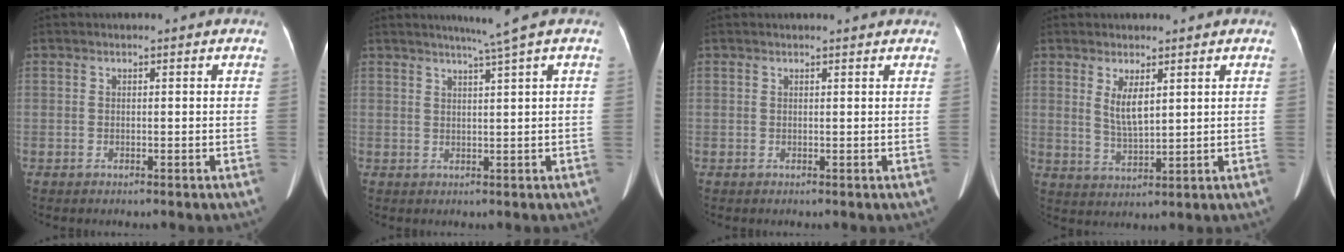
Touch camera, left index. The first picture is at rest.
{"total": 3.5, "force": [2.3, -1.4, 2.2], "torque": [-0.036, -0.002, 0.043]}
{"total": 1.8, "force": [1.7, 0.1, 0.2], "torque": [-0.011, 0.004, 0.017]}
{"total": 4.2, "force": [1.8, 1.1, 3.6], "torque": [-0.073, -0.009, 0.043]}